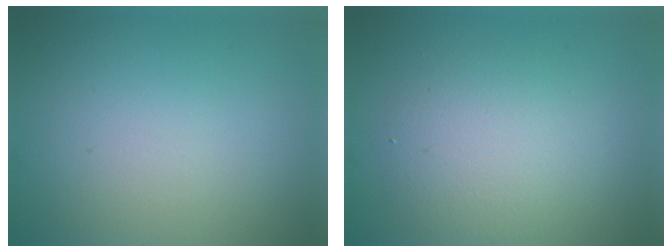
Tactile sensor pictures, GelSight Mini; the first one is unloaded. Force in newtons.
{"total": 3.9, "press": 3.9, "slide": 0.0}